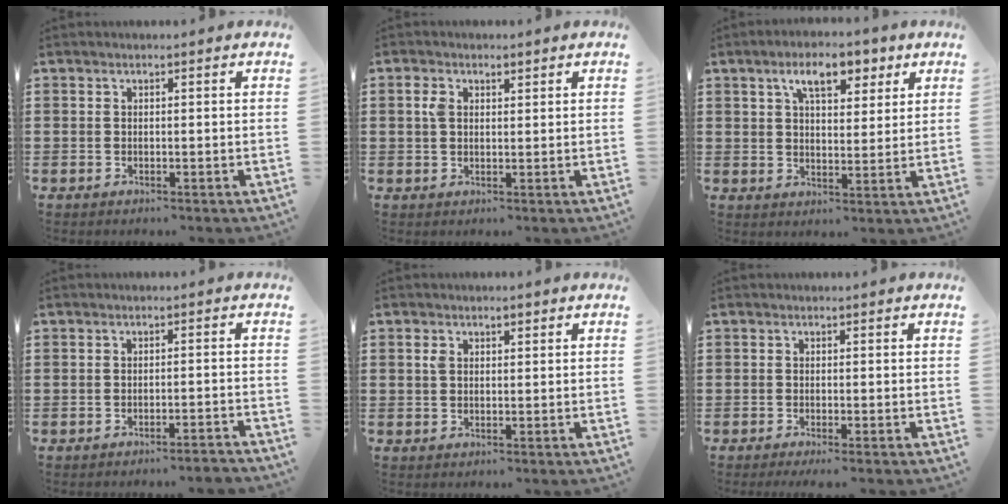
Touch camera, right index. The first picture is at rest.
{"total": 2.4, "force": [0.8, 1.4, 1.7], "torque": [-0.038, 0.007, 0.015]}
{"total": 7.3, "force": [4.5, 3.0, 5.0], "torque": [-0.080, 0.002, 0.073]}
{"total": 1.9, "force": [-1.7, -0.2, 0.8], "torque": [-0.014, -0.001, -0.034]}
{"total": 1.8, "force": [0.8, 1.1, 1.2], "torque": [-0.027, 0.005, 0.015]}
{"total": 0.7, "force": [-0.5, -0.1, 0.5], "torque": [-0.009, -0.005, -0.008]}